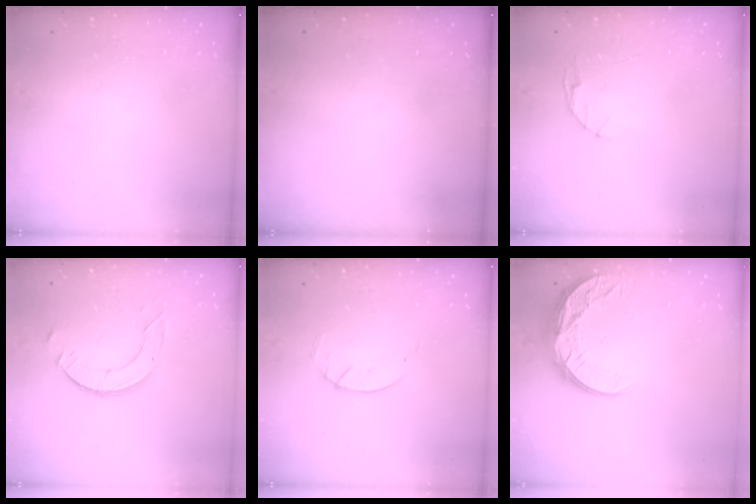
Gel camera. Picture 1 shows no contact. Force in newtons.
{"total": 0.0}
{"total": 3.1, "press": 3.1, "slide": 0.4}
{"total": 6.0, "press": 6.0, "slide": 0.5}
{"total": 1.7, "press": 1.6, "slide": 0.2}
{"total": 11.3, "press": 11.3, "slide": 0.7}